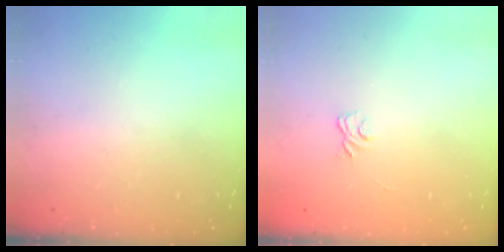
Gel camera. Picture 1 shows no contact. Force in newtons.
{"total": 3.3, "press": 3.0, "slide": 1.3}